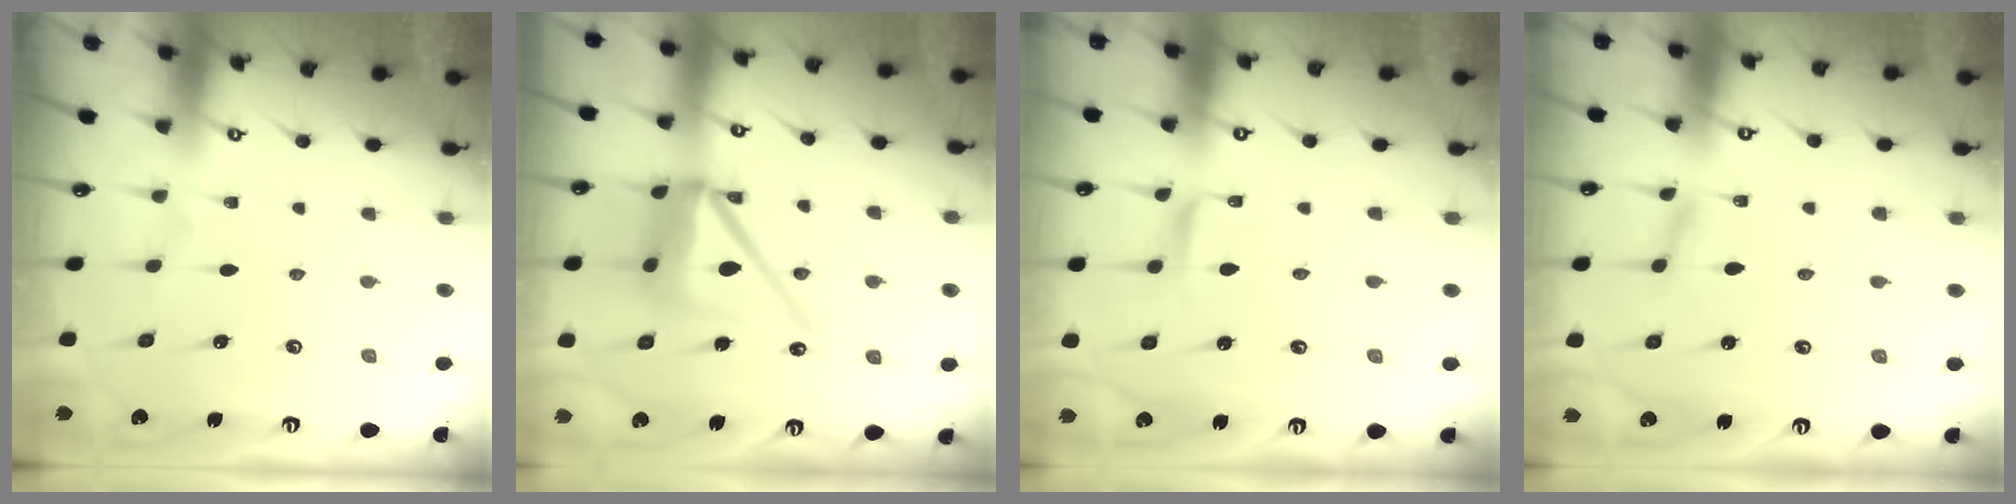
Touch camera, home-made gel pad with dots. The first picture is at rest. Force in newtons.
{"total": 16.7, "press": 16.5, "slide": 2.0}
{"total": 2.0, "press": 2.0, "slide": 0.2}
{"total": 2.1, "press": 2.1, "slide": 0.3}